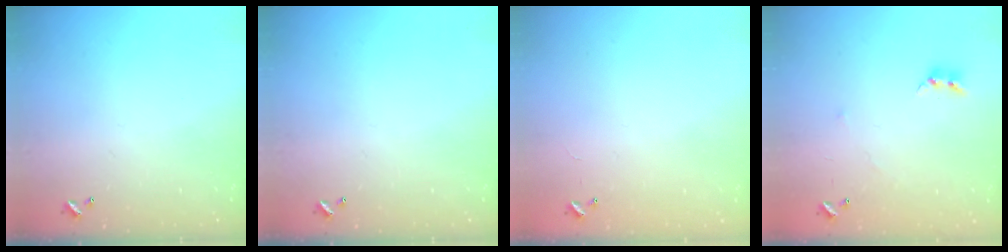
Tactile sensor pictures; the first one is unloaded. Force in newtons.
{"total": 0.0}
{"total": 10.0, "press": 10.0, "slide": 0.3}
{"total": 5.5, "press": 5.5, "slide": 0.7}